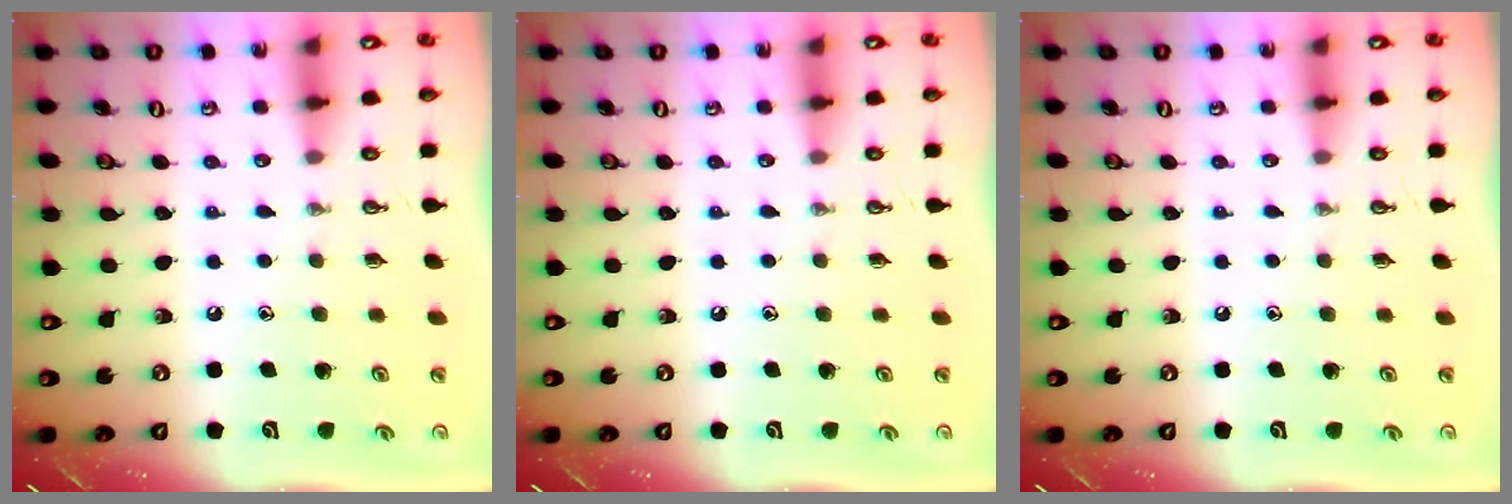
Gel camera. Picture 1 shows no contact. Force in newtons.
{"total": 0.0}
{"total": 0.0}